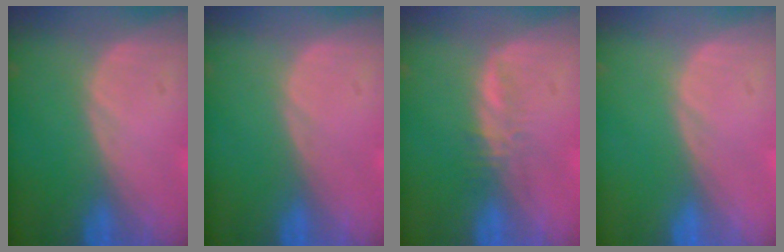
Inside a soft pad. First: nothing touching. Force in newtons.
{"total": 0.0}
{"total": 2.0, "press": 1.8, "slide": 0.6}
{"total": 0.0}